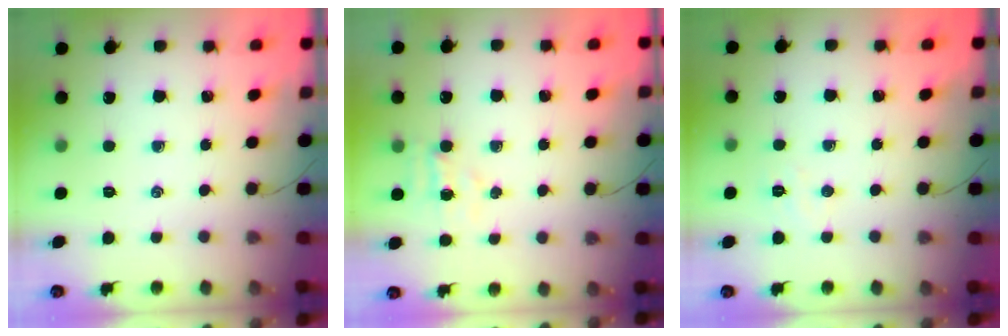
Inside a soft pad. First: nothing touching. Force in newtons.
{"total": 4.3, "press": 4.2, "slide": 0.9}
{"total": 4.0, "press": 3.9, "slide": 0.8}